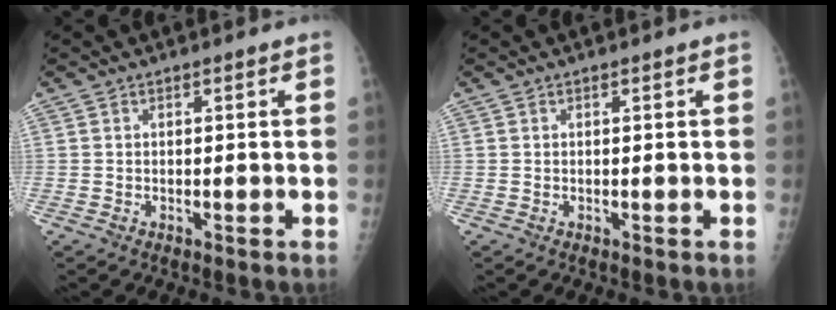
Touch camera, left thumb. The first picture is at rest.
{"total": 0.0}